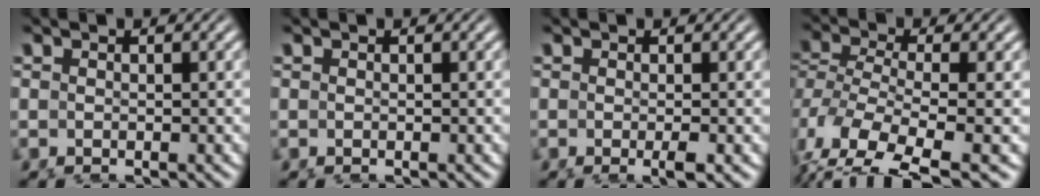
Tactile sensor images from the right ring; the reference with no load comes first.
{"total": 0.0}
{"total": 1.2, "force": [-0.6, -0.2, 1.1], "torque": [-0.017, -0.005, -0.007]}
{"total": 6.2, "force": [-3.8, 2.2, 4.5], "torque": [-0.117, -0.048, -0.035]}